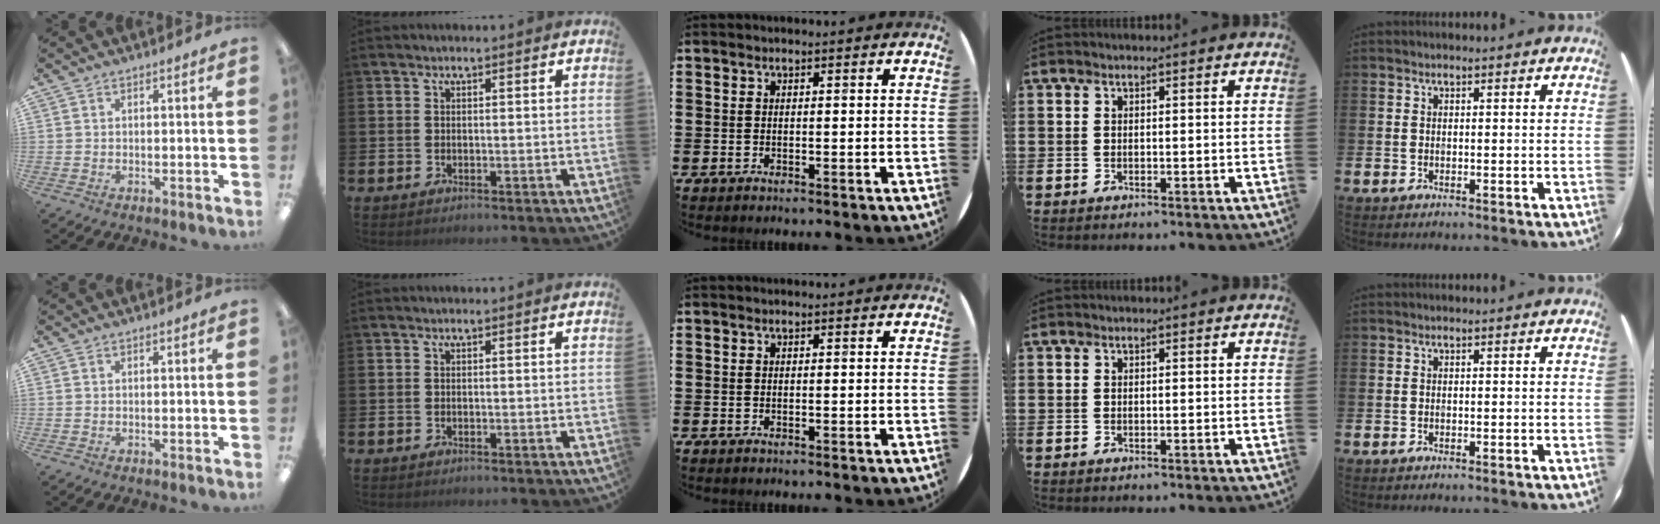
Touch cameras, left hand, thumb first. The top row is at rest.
{}